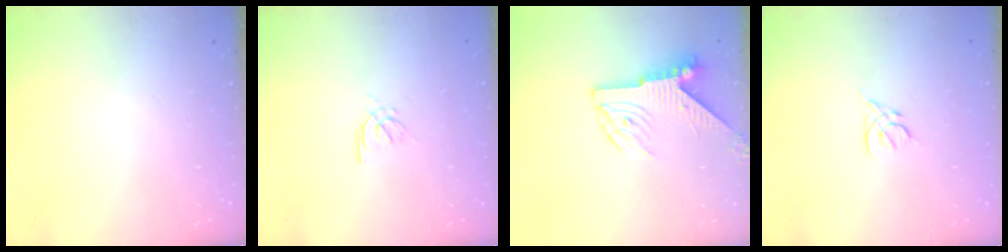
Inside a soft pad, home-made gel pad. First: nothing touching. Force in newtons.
{"total": 2.6, "press": 2.5, "slide": 0.7}
{"total": 6.8, "press": 6.8, "slide": 0.5}
{"total": 2.2, "press": 2.1, "slide": 0.6}